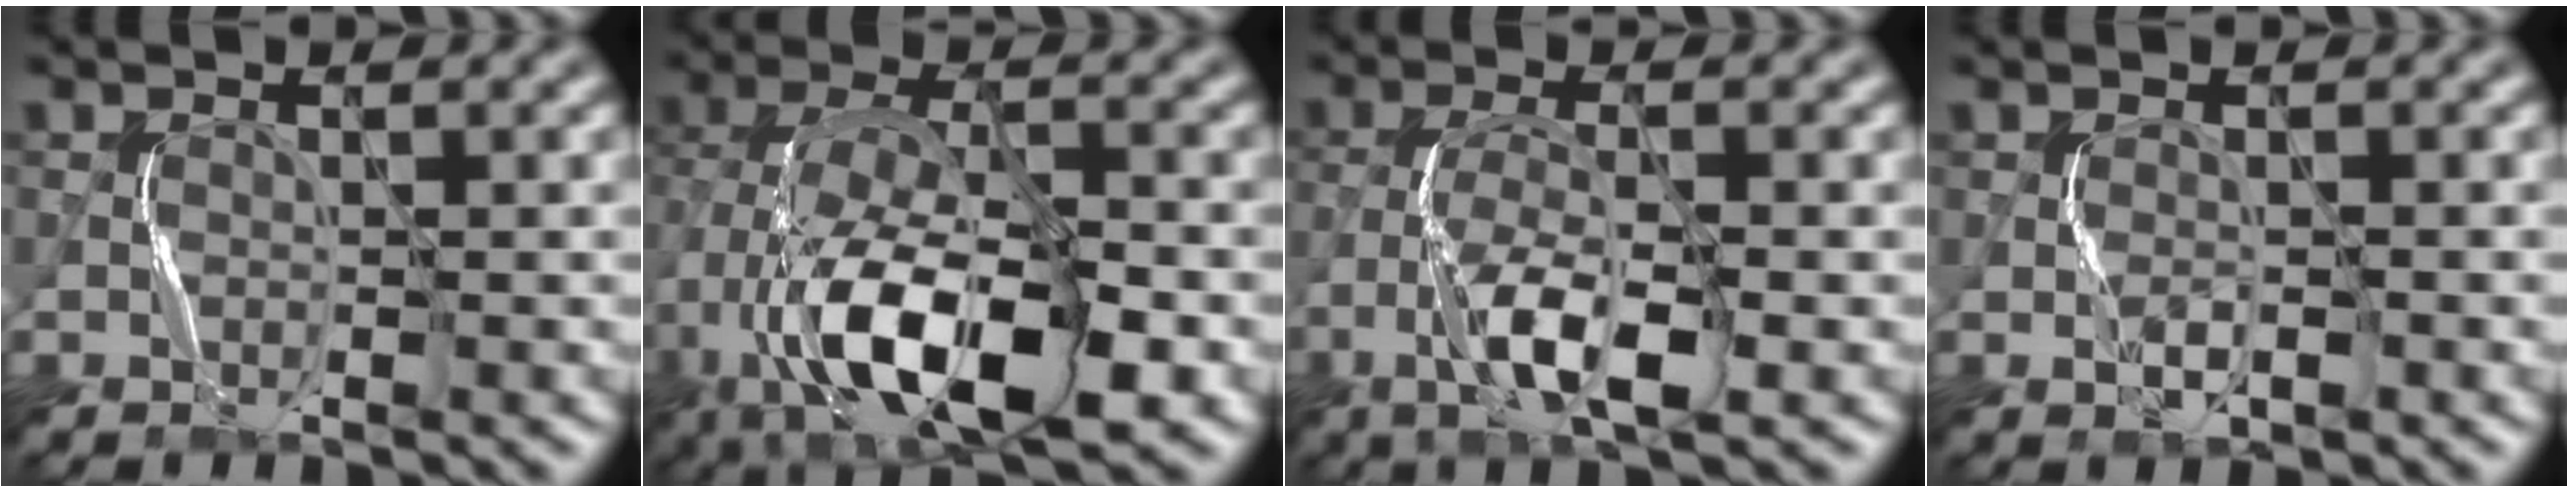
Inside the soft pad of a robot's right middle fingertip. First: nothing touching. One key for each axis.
{"total": 12.6, "fx": -5.0, "fy": 5.8, "fz": 10.0, "tx": -0.189, "ty": -0.003, "tz": -0.086}
{"total": 5.5, "fx": -2.6, "fy": 1.7, "fz": 4.6, "tx": -0.096, "ty": 0.003, "tz": -0.050}
{"total": 0.8, "fx": -0.4, "fy": 0.4, "fz": 0.6, "tx": -0.015, "ty": 0.002, "tz": -0.005}